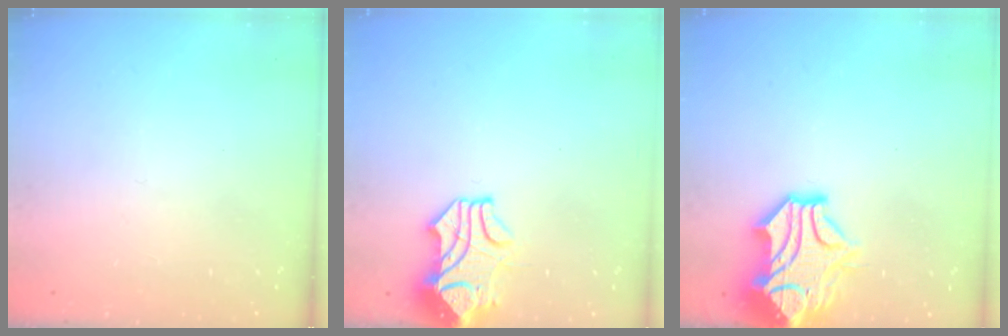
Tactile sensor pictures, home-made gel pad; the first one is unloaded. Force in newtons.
{"total": 2.2, "press": 1.9, "slide": 1.1}
{"total": 6.3, "press": 6.0, "slide": 1.9}